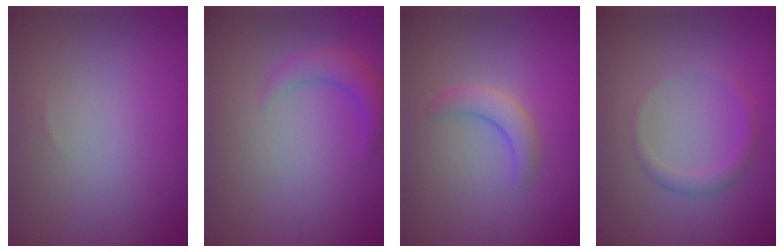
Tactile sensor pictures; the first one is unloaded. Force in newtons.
{"total": 2.6, "press": 2.6, "slide": 0.2}
{"total": 2.4, "press": 2.4, "slide": 0.3}
{"total": 1.8, "press": 1.8, "slide": 0.1}